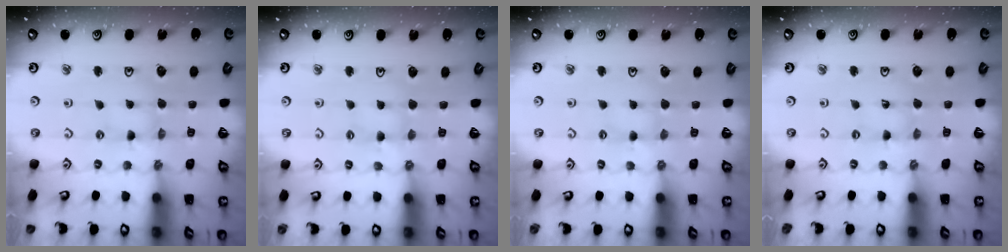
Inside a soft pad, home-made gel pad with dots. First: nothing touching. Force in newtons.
{"total": 2.6, "press": 2.6, "slide": 0.5}
{"total": 2.0, "press": 1.9, "slide": 0.3}
{"total": 0.0}